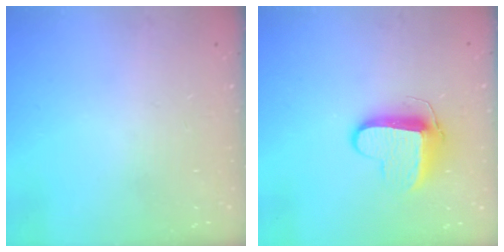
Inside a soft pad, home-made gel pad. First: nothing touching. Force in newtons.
{"total": 10.1, "press": 10.1, "slide": 0.5}